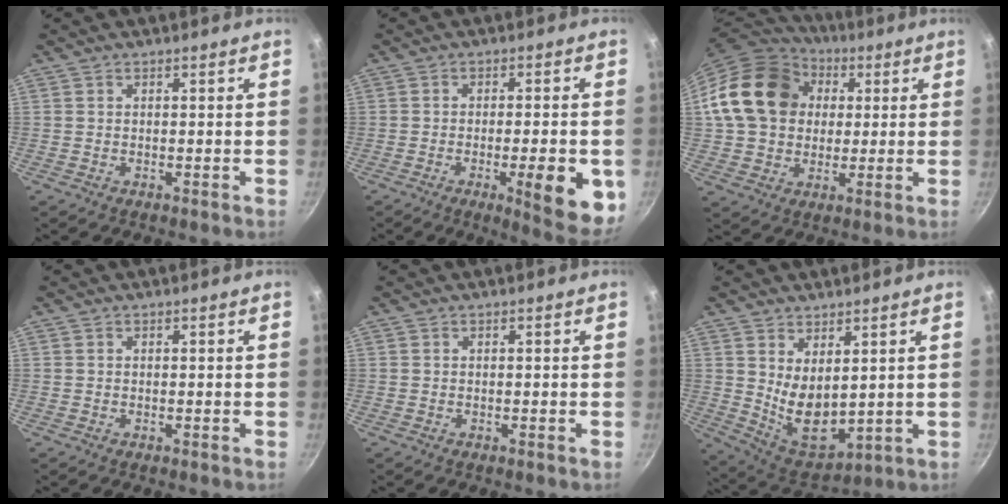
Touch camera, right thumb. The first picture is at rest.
{"total": 12.2, "force": [-3.5, 3.2, 11.2], "torque": [-0.130, 0.003, -0.043]}
{"total": 19.5, "force": [3.9, 15.6, 11.0], "torque": [-0.169, 0.025, 0.063]}
{"total": 0.0}
{"total": 0.0}
{"total": 9.8, "force": [3.1, 5.2, 7.6], "torque": [-0.109, -0.047, 0.080]}